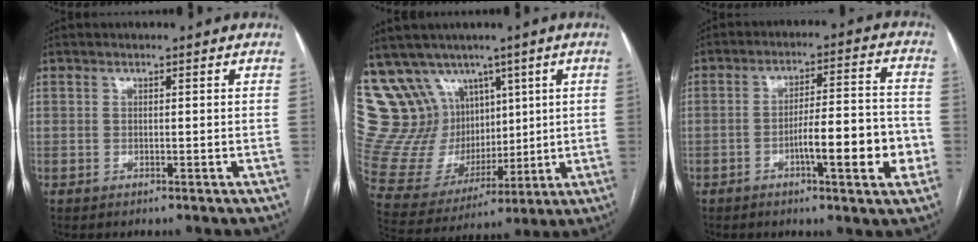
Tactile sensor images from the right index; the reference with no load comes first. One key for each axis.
{"total": 17.7, "fx": 10.2, "fy": 13.0, "fz": 6.5, "tx": -0.145, "ty": 0.064, "tz": 0.222}
{"total": 11.2, "fx": -3.6, "fy": 1.6, "fz": 10.5, "tx": -0.157, "ty": 0.011, "tz": -0.052}